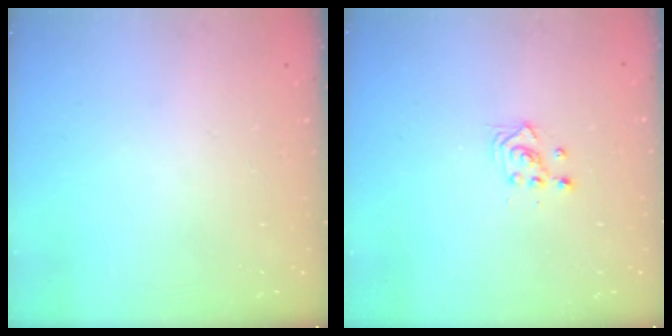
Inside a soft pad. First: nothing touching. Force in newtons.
{"total": 2.3, "press": 2.3, "slide": 0.3}